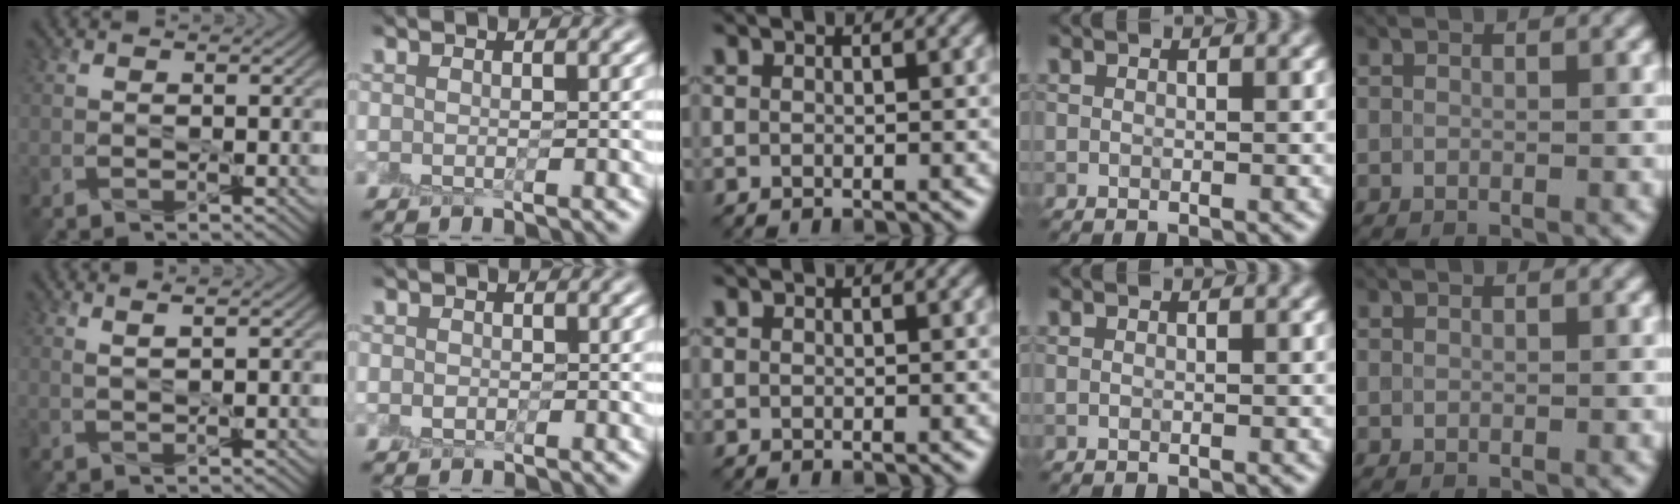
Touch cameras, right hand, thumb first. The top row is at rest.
{"thumb": {"total": 2.0, "force": [1.3, 0.4, 1.4], "torque": [-0.020, -0.003, 0.019]}, "index": {"total": 0.7, "force": [-0.2, 0.6, 0.2], "torque": [0.001, 0.002, 0.001]}}